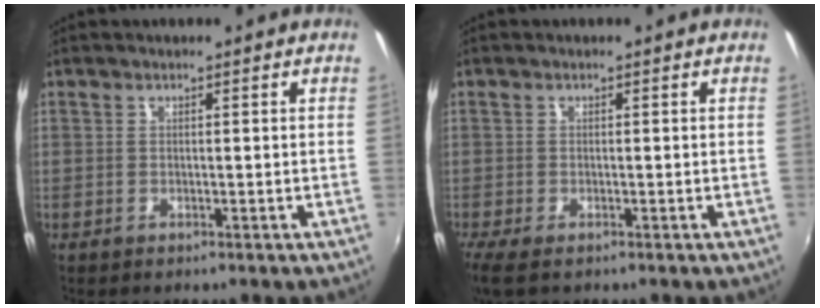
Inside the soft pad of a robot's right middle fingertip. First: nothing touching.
{"total": 3.7, "force": [-2.4, 0.8, 2.6], "torque": [-0.055, -0.018, -0.041]}